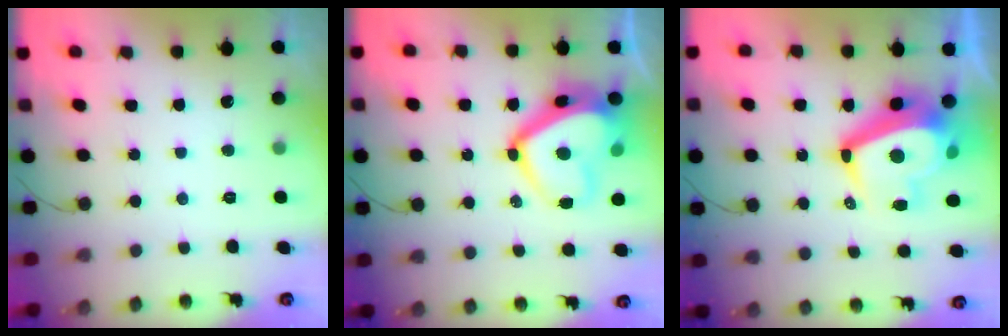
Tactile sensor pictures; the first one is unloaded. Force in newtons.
{"total": 16.2, "press": 16.1, "slide": 1.9}
{"total": 14.6, "press": 14.2, "slide": 3.5}